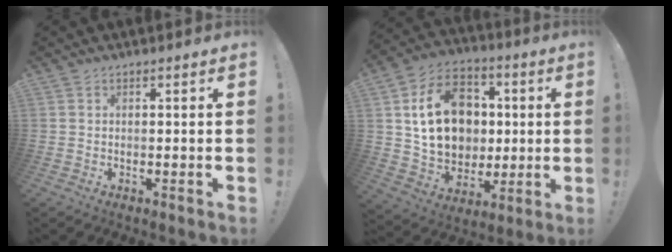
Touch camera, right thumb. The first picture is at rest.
{"total": 20.0, "force": [2.9, 16.3, 11.3], "torque": [-0.166, 0.011, 0.076]}